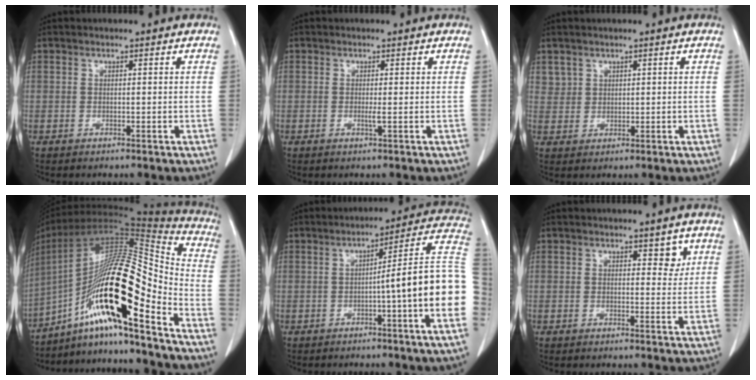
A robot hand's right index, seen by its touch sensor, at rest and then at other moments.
{"total": 0.9, "force": [-0.1, -0.2, 0.9], "torque": [-0.015, 0.000, -0.001]}
{"total": 2.4, "force": [1.5, 1.9, -0.1], "torque": [0.019, 0.006, 0.025]}
{"total": 23.8, "force": [-12.7, 2.6, 20.0], "torque": [-0.361, 0.011, -0.226]}
{"total": 15.1, "force": [-2.6, -1.1, 14.9], "torque": [-0.170, 0.026, -0.043]}
{"total": 2.5, "force": [1.3, 1.4, 1.7], "torque": [-0.011, -0.005, 0.016]}